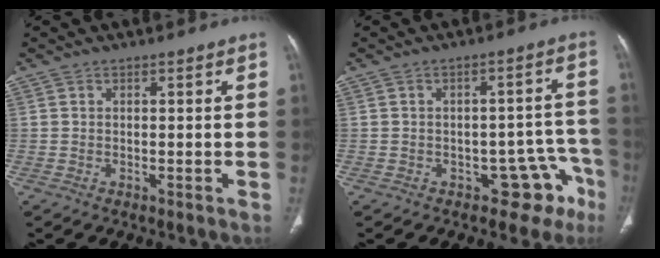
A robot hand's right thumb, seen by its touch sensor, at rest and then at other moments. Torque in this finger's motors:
{"motor_torque": [0.08, -0.03, 0.52, -0.30, 0.07]}